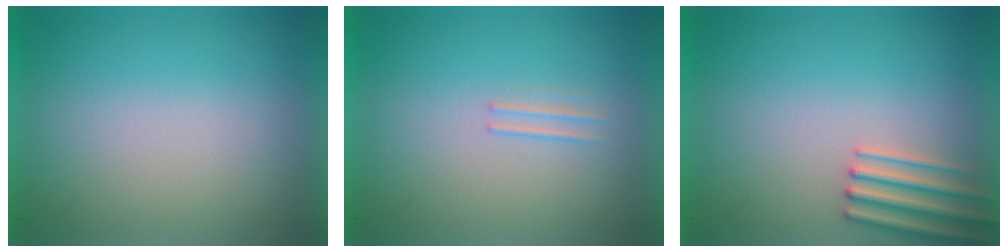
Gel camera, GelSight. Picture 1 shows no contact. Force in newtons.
{"total": 1.1}
{"total": 2.0}